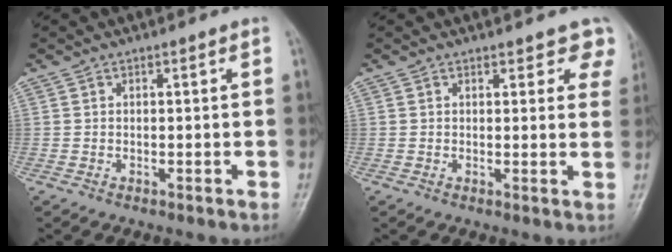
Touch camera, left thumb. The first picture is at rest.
{"total": 5.7, "force": [4.4, 2.7, 2.3], "torque": [0.019, -0.018, 0.036]}